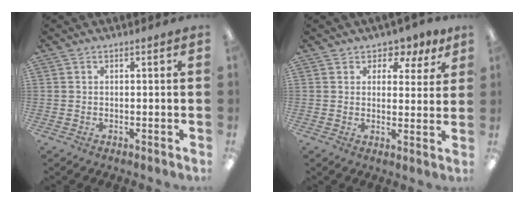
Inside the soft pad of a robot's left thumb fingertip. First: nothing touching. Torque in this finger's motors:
{"motor_torque": [-0.04, 0.10, -0.15, 0.01, 0.03]}